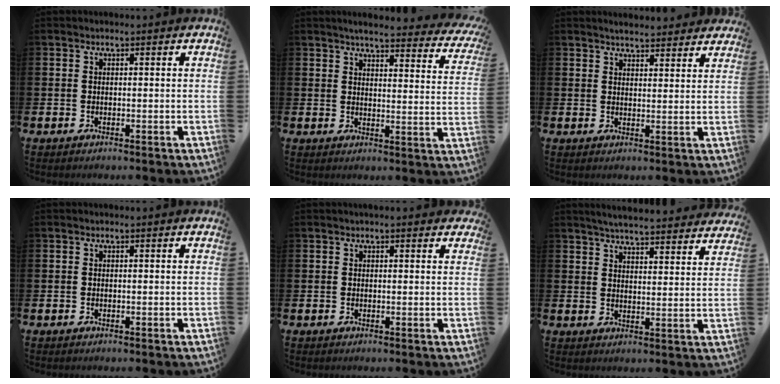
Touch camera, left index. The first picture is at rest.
{"total": 4.1, "force": [3.9, 0.4, 1.4], "torque": [-0.031, -0.030, 0.061]}
{"total": 3.6, "force": [3.6, 0.5, 0.3], "torque": [-0.013, -0.015, 0.065]}
{"total": 0.0}
{"total": 0.8, "force": [0.7, 0.2, 0.3], "torque": [0.002, 0.002, 0.012]}
{"total": 5.4, "force": [5.3, 0.2, 0.9], "torque": [-0.031, -0.036, 0.093]}